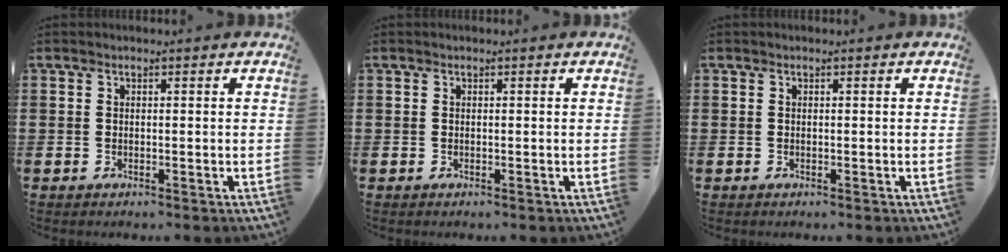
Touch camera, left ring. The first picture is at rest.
{"total": 0.0}
{"total": 0.0}